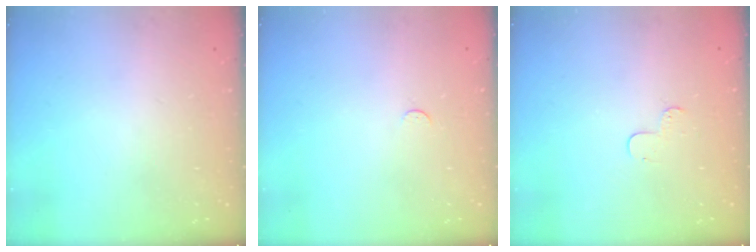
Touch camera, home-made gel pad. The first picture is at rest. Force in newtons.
{"total": 2.5, "press": 2.5, "slide": 0.3}
{"total": 3.8, "press": 3.8, "slide": 0.5}